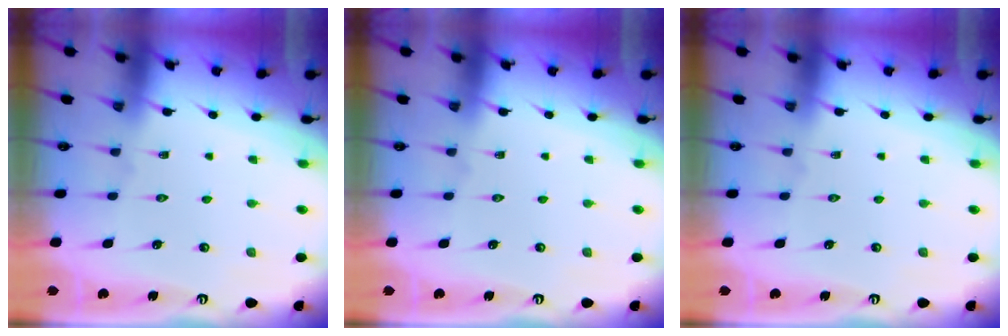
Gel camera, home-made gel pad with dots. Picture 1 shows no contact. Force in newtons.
{"total": 0.0}
{"total": 0.0}